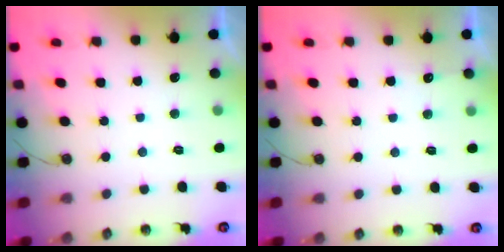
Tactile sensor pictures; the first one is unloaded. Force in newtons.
{"total": 3.0, "press": 3.0, "slide": 0.5}